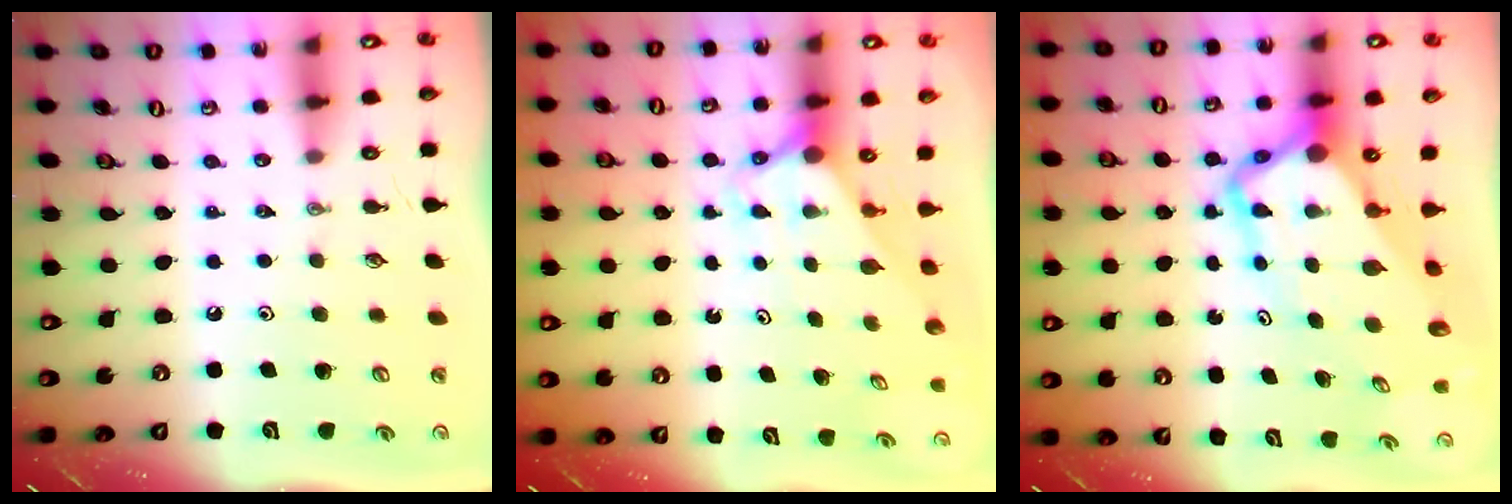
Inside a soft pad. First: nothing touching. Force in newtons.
{"total": 2.8, "press": 2.8, "slide": 0.0}
{"total": 10.3, "press": 10.3, "slide": 1.1}